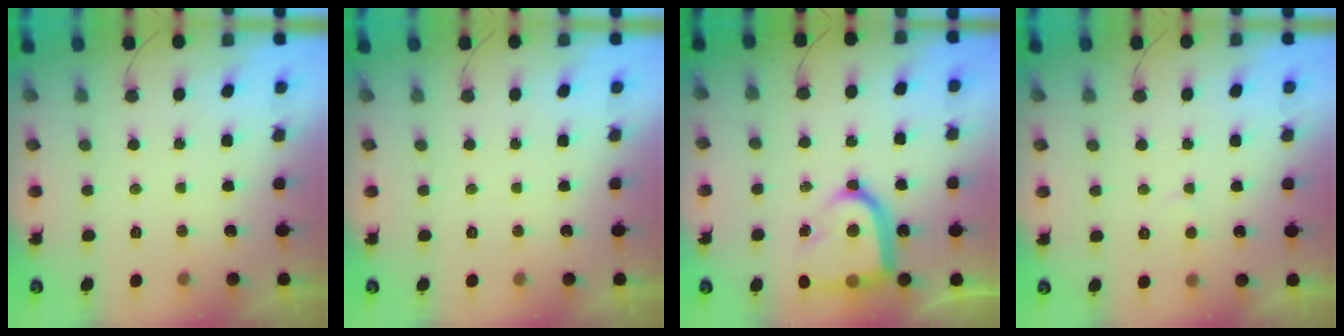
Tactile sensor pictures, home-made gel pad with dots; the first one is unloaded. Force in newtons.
{"total": 0.0}
{"total": 18.3, "press": 18.2, "slide": 1.5}
{"total": 2.2, "press": 2.2, "slide": 0.2}